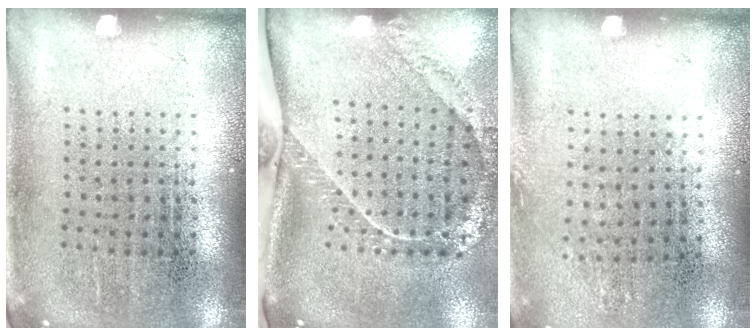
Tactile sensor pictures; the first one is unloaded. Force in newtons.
{"total": 2.3, "press": 1.7, "slide": 1.5}
{"total": 0.7, "press": 0.6, "slide": 0.4}